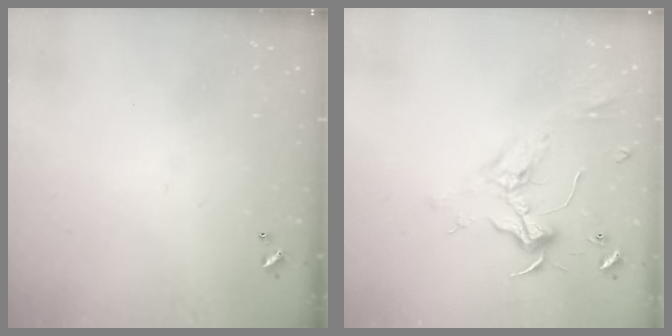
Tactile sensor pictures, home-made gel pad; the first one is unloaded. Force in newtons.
{"total": 2.4, "press": 2.3, "slide": 0.8}